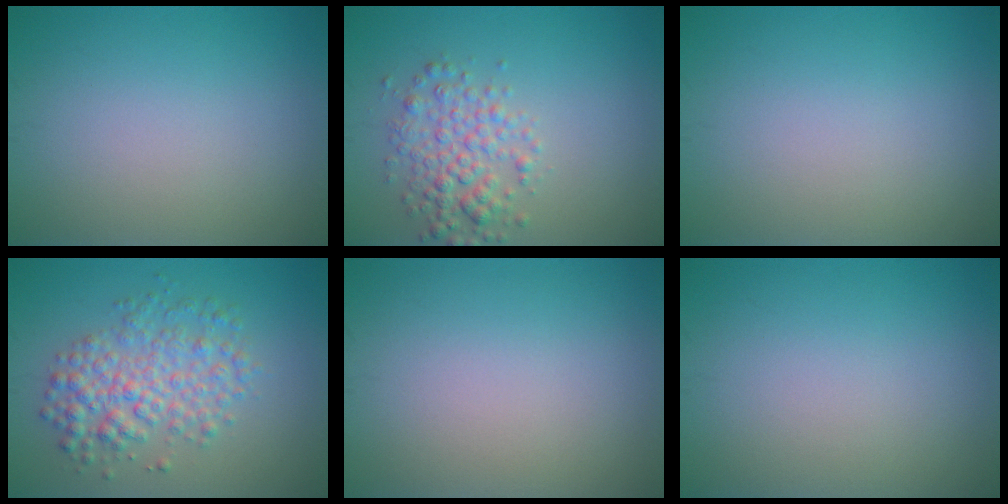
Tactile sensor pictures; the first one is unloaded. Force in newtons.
{"total": 3.5, "press": 3.5, "slide": 0.1}
{"total": 0.0}
{"total": 4.8, "press": 4.8, "slide": 0.0}
{"total": 0.0}
{"total": 0.0}